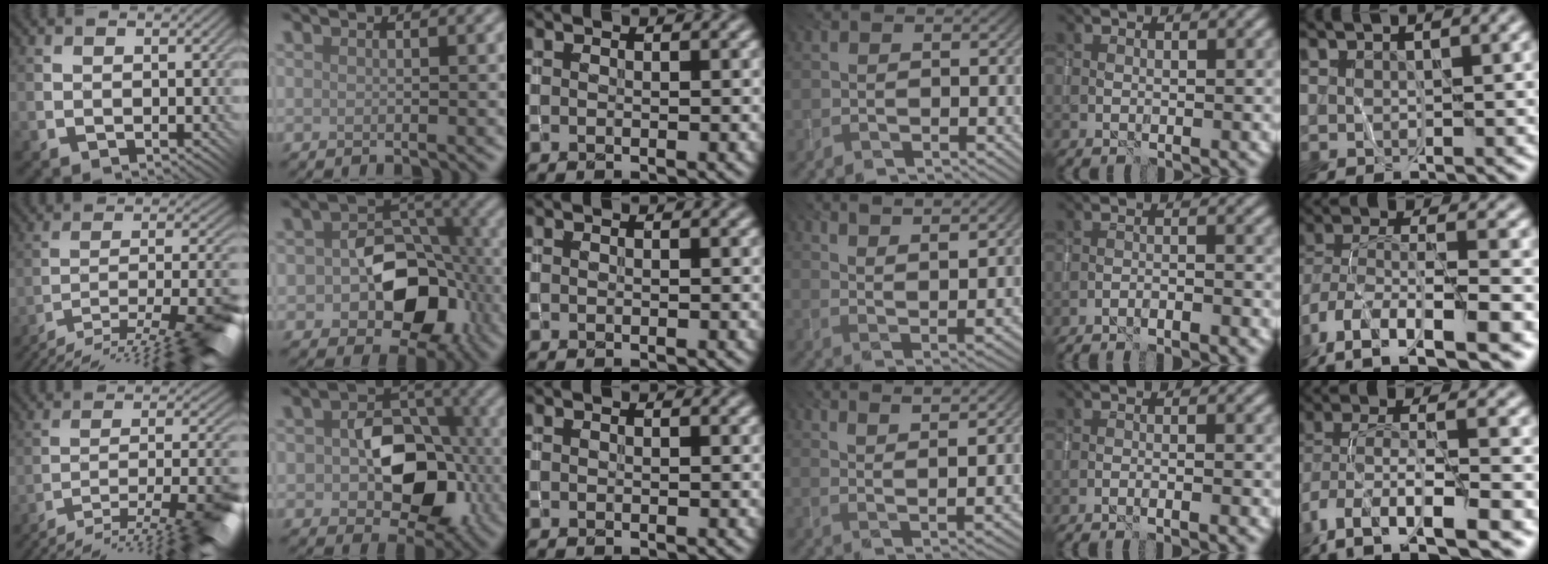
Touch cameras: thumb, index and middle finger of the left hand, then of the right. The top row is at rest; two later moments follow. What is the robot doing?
{"motion": "wrap", "object": "yarn"}